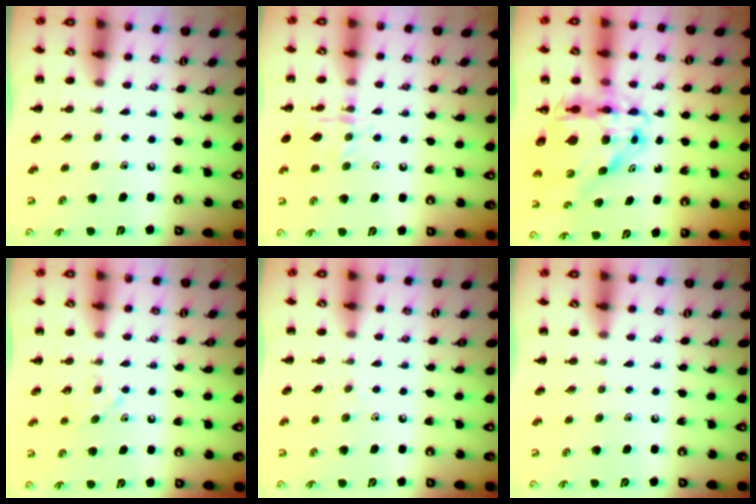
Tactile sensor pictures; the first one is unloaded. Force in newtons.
{"total": 10.7, "press": 10.7, "slide": 0.6}
{"total": 15.1, "press": 14.5, "slide": 4.3}
{"total": 5.8, "press": 5.6, "slide": 1.6}
{"total": 4.0, "press": 3.7, "slide": 1.5}
{"total": 0.0}